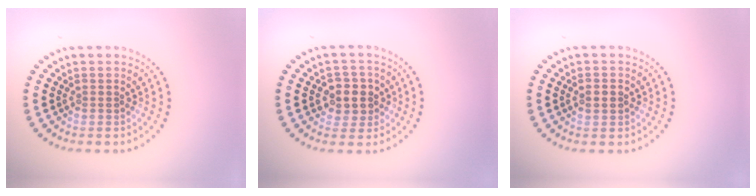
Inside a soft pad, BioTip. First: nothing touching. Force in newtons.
{"total": 2.8, "press": 2.6, "slide": 0.9}
{"total": 1.8, "press": 1.8, "slide": 0.1}